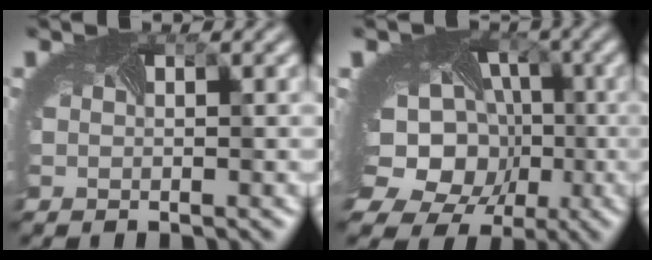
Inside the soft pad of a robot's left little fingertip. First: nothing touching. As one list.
[{"total": 14.6, "force": [-2.2, 12.2, 7.6], "torque": [-0.140, -0.018, -0.050]}]